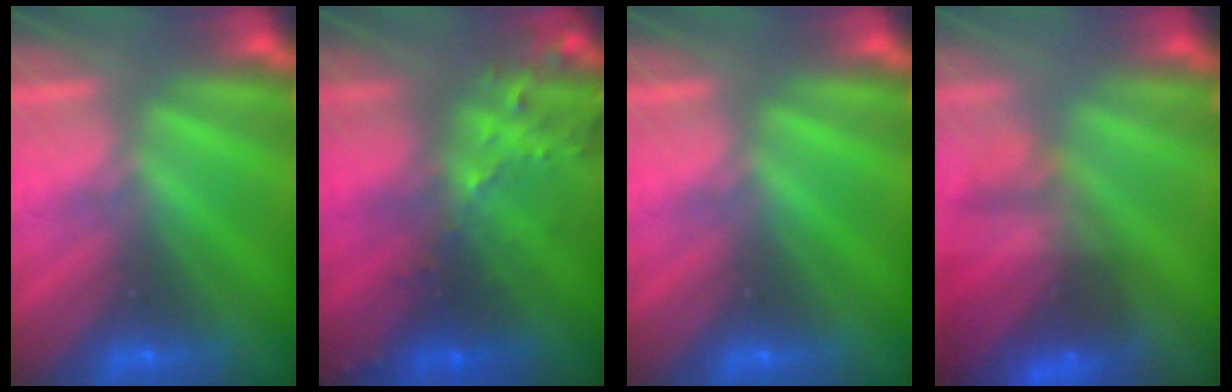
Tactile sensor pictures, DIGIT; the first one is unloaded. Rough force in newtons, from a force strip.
{"total": 7.6}
{"total": 0.0}
{"total": 7.1}